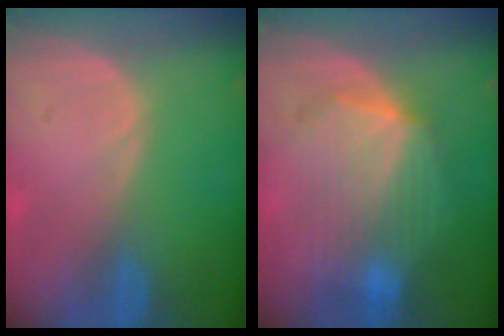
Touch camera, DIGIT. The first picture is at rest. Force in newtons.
{"total": 8.2, "press": 8.2, "slide": 0.2}